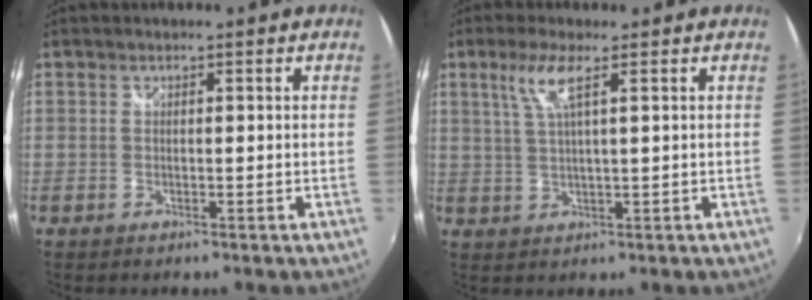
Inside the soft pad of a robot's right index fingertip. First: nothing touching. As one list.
[{"total": 4.8, "force": [2.2, 0.0, 4.3], "torque": [-0.089, 0.001, 0.049]}]